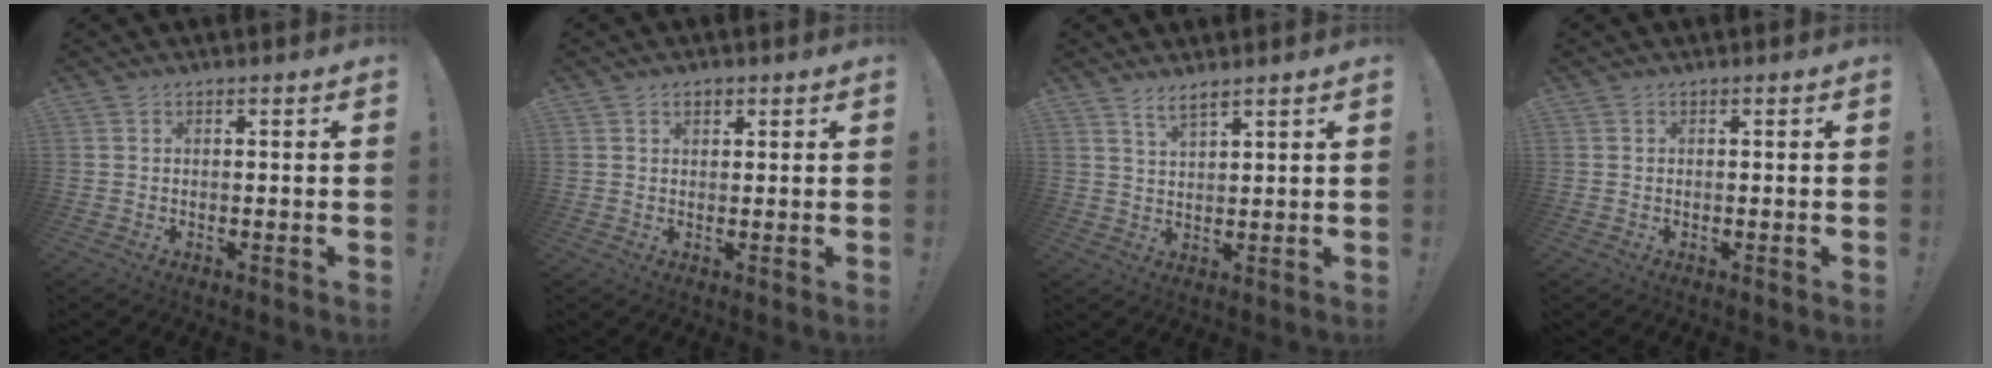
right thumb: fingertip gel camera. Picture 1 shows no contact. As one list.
[{"total": 1.7, "force": [0.9, 1.1, 1.0], "torque": [-0.014, 0.000, 0.014]}, {"total": 3.7, "force": [3.0, 0.4, 2.2], "torque": [-0.049, -0.013, 0.053]}, {"total": 0.0}]